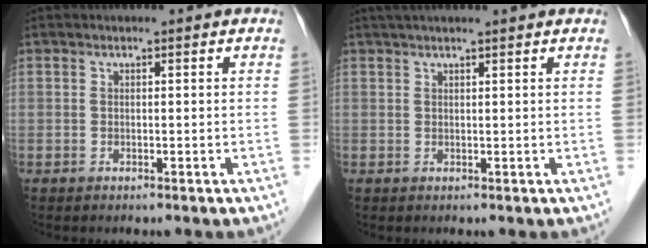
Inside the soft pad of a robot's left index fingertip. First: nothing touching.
{"total": 7.3, "force": [6.2, 0.3, 3.8], "torque": [-0.058, 0.038, 0.086]}